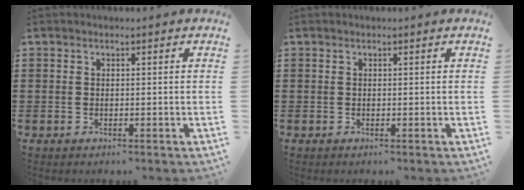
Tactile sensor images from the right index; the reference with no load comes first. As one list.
[{"total": 0.0}]